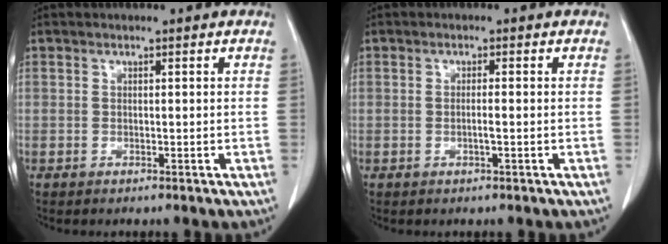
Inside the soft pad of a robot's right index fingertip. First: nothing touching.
{"total": 1.3, "force": [-0.4, 0.0, 1.2], "torque": [-0.024, 0.000, -0.005]}